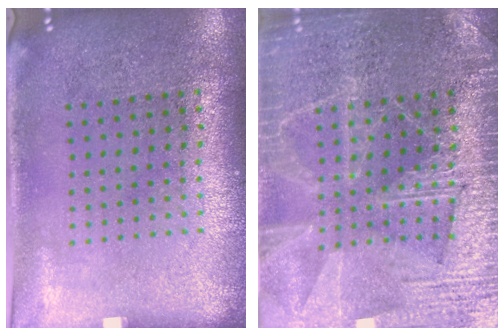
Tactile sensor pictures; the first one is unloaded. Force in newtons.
{"total": 3.9, "press": 3.9, "slide": 0.4}